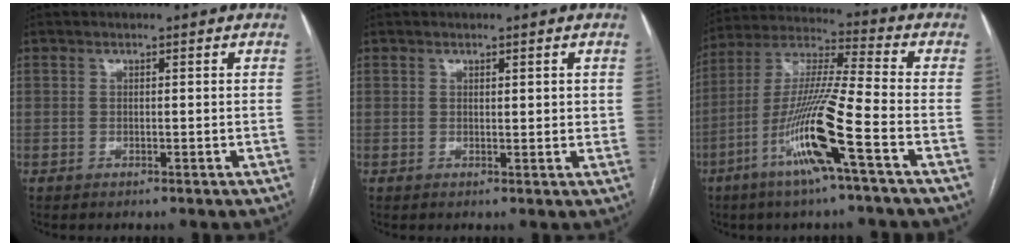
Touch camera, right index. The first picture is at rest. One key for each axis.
{"total": 1.5, "fx": 0.6, "fy": 0.5, "fz": 1.2, "tx": -0.014, "ty": -0.002, "tz": 0.007}
{"total": 14.8, "fx": -6.5, "fy": -0.8, "fz": 13.3, "tx": -0.271, "ty": -0.011, "tz": -0.128}